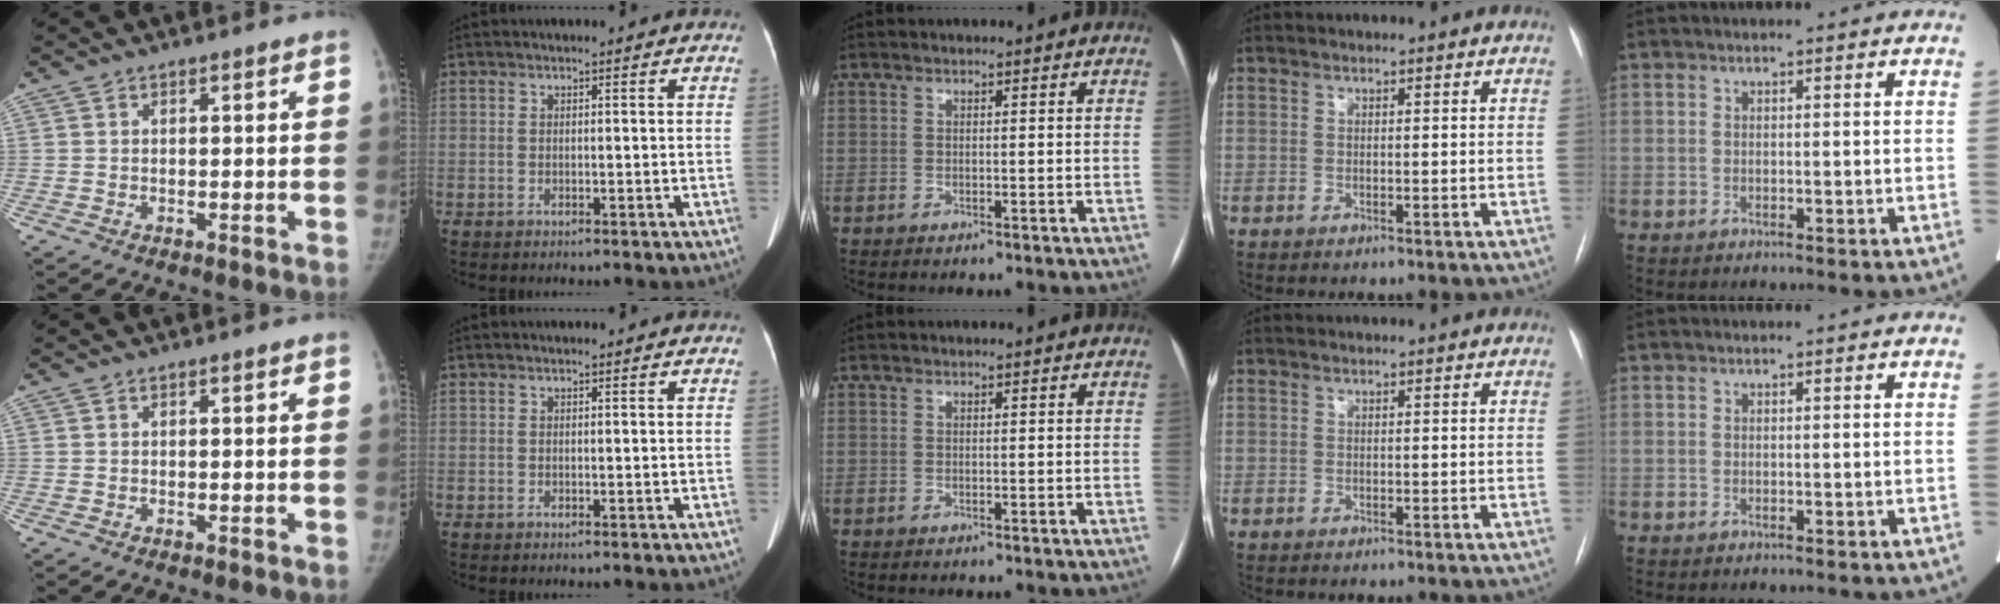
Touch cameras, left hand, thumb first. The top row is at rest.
{}